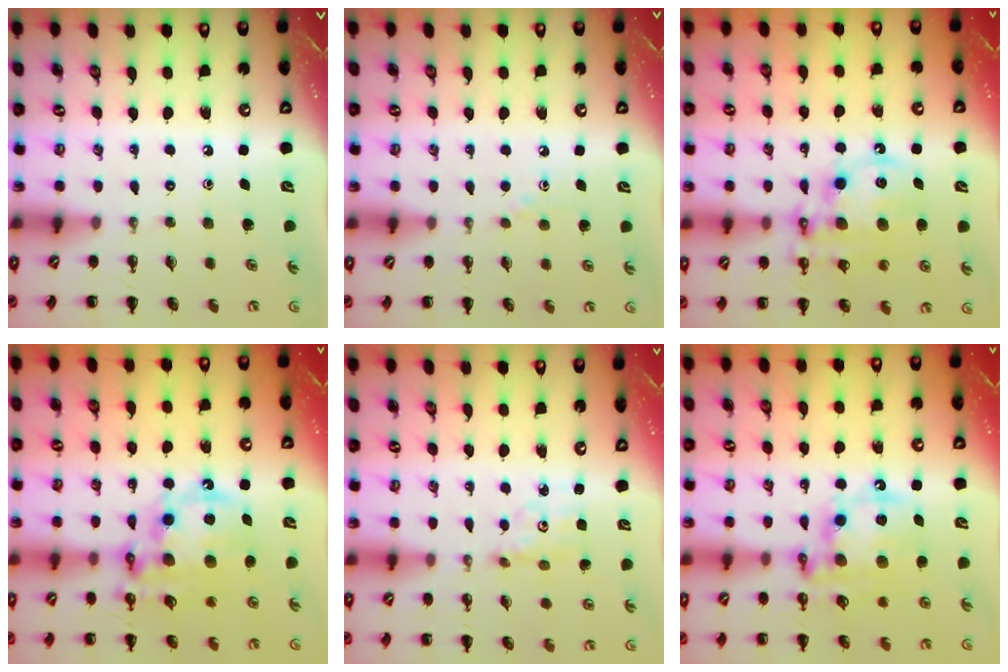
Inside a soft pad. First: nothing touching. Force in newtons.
{"total": 3.0, "press": 2.7, "slide": 1.2}
{"total": 13.8, "press": 13.4, "slide": 3.3}
{"total": 16.9, "press": 16.4, "slide": 4.0}
{"total": 2.4, "press": 2.3, "slide": 0.8}
{"total": 15.3, "press": 14.9, "slide": 3.3}